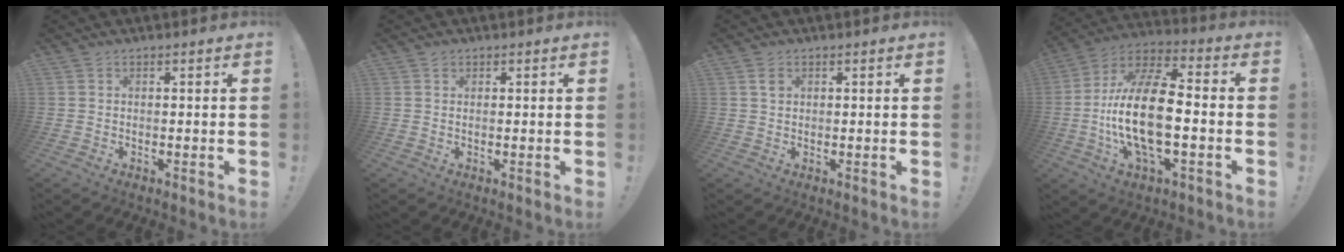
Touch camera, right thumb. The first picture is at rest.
{"total": 0.6, "force": [0.5, 0.2, 0.2], "torque": [-0.001, -0.001, 0.008]}
{"total": 1.6, "force": [0.8, 1.2, 0.8], "torque": [0.003, -0.007, 0.010]}
{"total": 20.4, "force": [-3.0, 8.4, 18.4], "torque": [-0.371, 0.005, -0.054]}